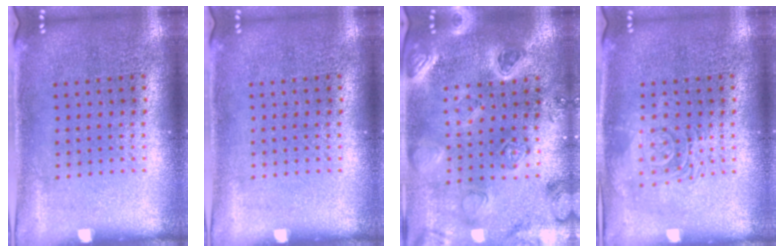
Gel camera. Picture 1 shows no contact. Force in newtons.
{"total": 0.0}
{"total": 2.2, "press": 2.2, "slide": 0.2}
{"total": 3.0, "press": 2.9, "slide": 0.4}